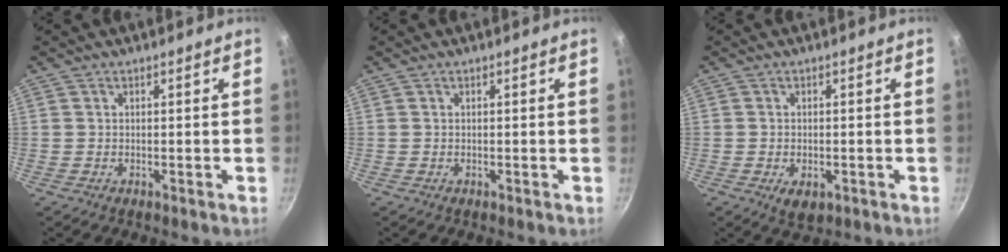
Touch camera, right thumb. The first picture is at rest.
{"total": 0.0}
{"total": 3.8, "force": [-1.3, 2.3, 2.8], "torque": [-0.039, -0.004, -0.014]}